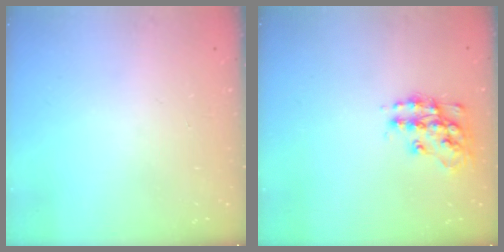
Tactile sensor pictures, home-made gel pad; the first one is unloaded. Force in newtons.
{"total": 13.7, "press": 13.7, "slide": 0.6}